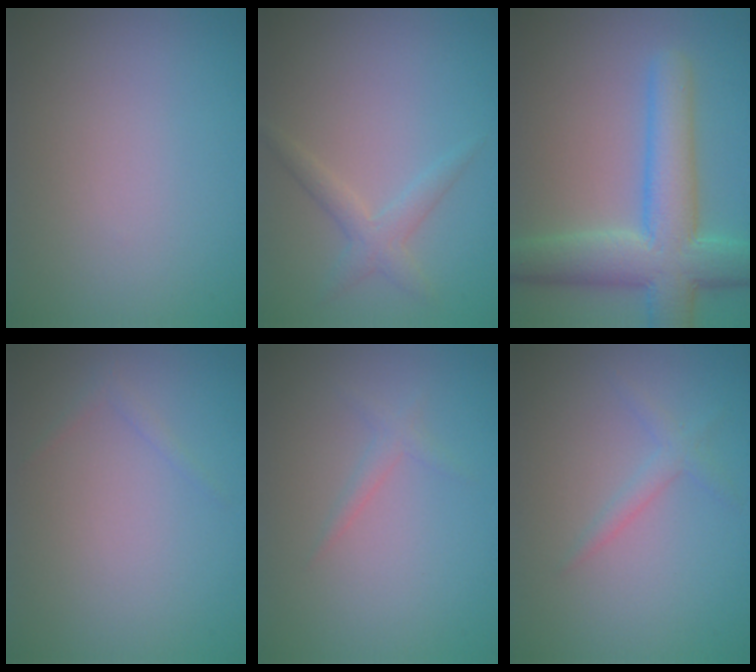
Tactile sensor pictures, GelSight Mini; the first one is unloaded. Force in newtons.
{"total": 2.0, "press": 2.0, "slide": 0.1}
{"total": 8.3, "press": 8.3, "slide": 0.2}
{"total": 0.6, "press": 0.6, "slide": 0.1}
{"total": 1.1, "press": 1.1, "slide": 0.0}
{"total": 1.4, "press": 1.4, "slide": 0.1}